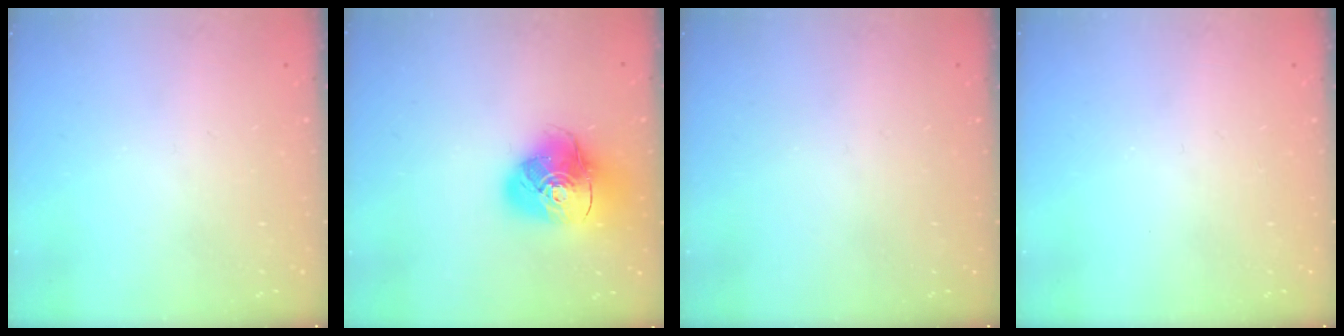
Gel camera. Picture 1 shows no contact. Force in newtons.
{"total": 16.0, "press": 15.9, "slide": 1.8}
{"total": 0.0}
{"total": 0.0}